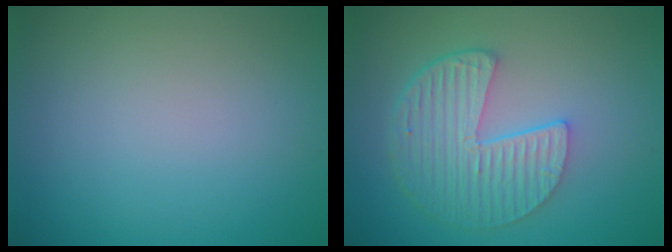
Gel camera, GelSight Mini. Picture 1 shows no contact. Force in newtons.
{"total": 5.6, "press": 4.1, "slide": 3.8}